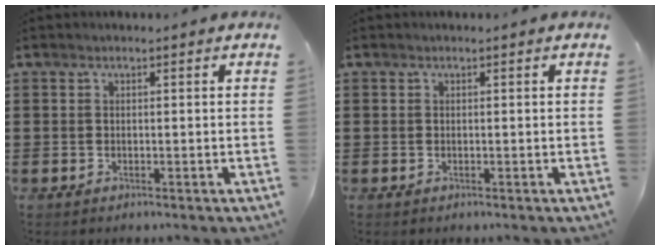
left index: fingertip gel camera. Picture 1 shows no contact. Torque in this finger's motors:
{"motor_torque": [0.00, 0.00, -0.01, 0.00]}